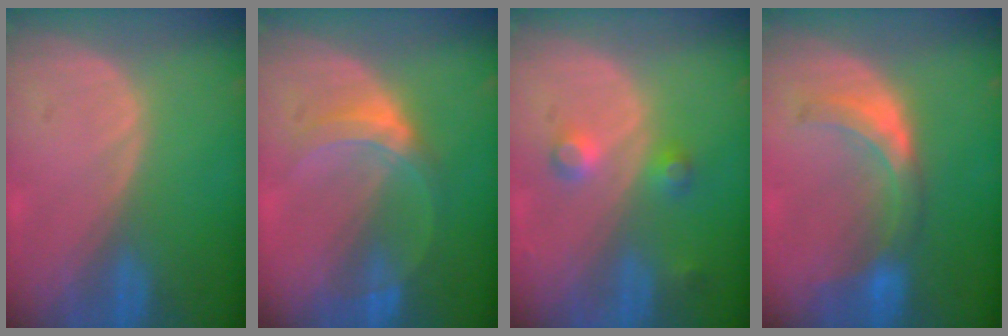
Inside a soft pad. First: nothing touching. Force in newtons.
{"total": 5.3, "press": 5.0, "slide": 1.8}
{"total": 3.5, "press": 3.4, "slide": 0.7}
{"total": 6.3, "press": 6.3, "slide": 0.1}